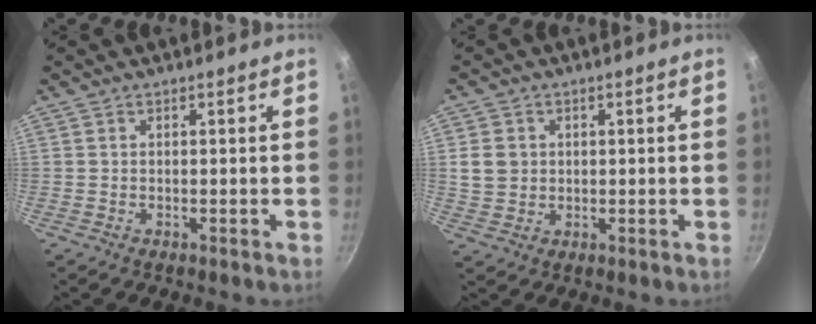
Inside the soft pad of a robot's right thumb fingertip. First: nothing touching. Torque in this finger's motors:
{"motor_torque": [-0.50, 0.59, 0.28, -0.26, 0.08]}